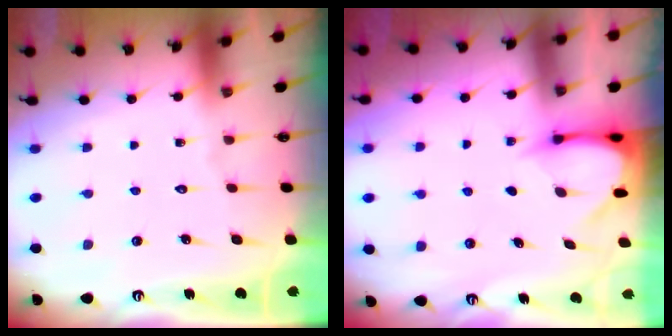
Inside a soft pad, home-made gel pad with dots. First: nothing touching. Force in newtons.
{"total": 3.7, "press": 3.7, "slide": 0.2}